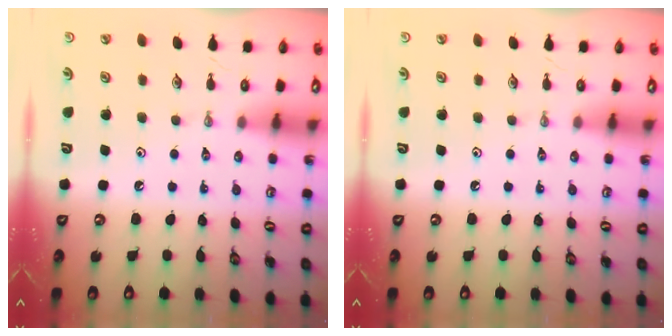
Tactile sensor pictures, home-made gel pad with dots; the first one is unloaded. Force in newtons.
{"total": 0.0}